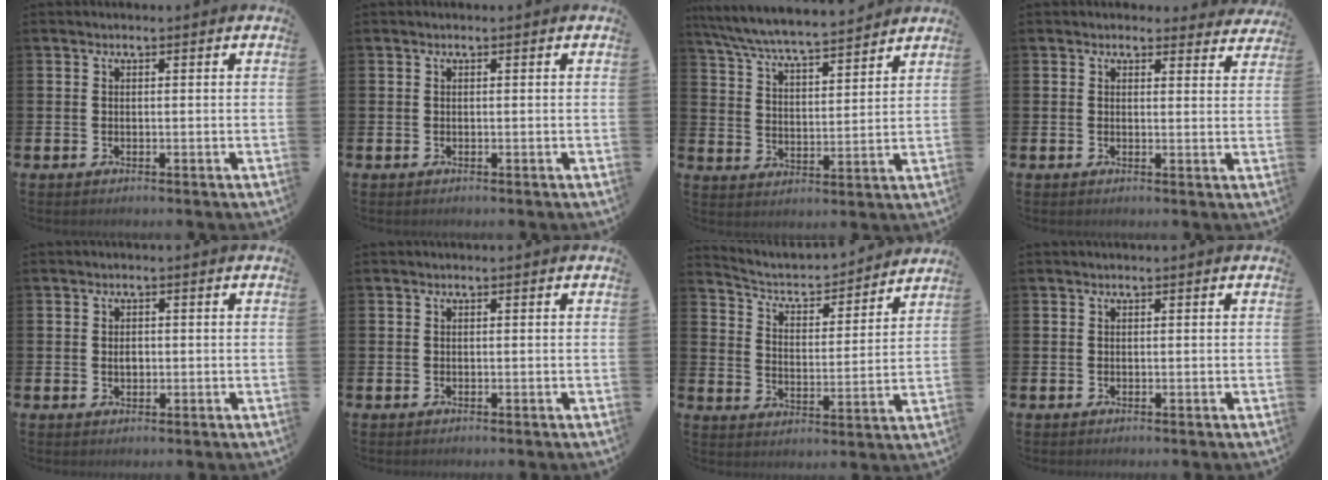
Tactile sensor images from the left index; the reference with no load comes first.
{"total": 0.0}
{"total": 7.0, "force": [6.8, 0.3, 1.7], "torque": [-0.066, -0.045, 0.119]}
{"total": 2.4, "force": [2.2, 0.8, 0.0], "torque": [0.002, -0.009, 0.039]}
{"total": 1.3, "force": [0.0, 0.9, 0.9], "torque": [-0.005, 0.002, -0.004]}
{"total": 0.0}
{"total": 4.9, "force": [4.6, 1.5, 1.1], "torque": [-0.055, -0.038, 0.072]}
{"total": 0.0}